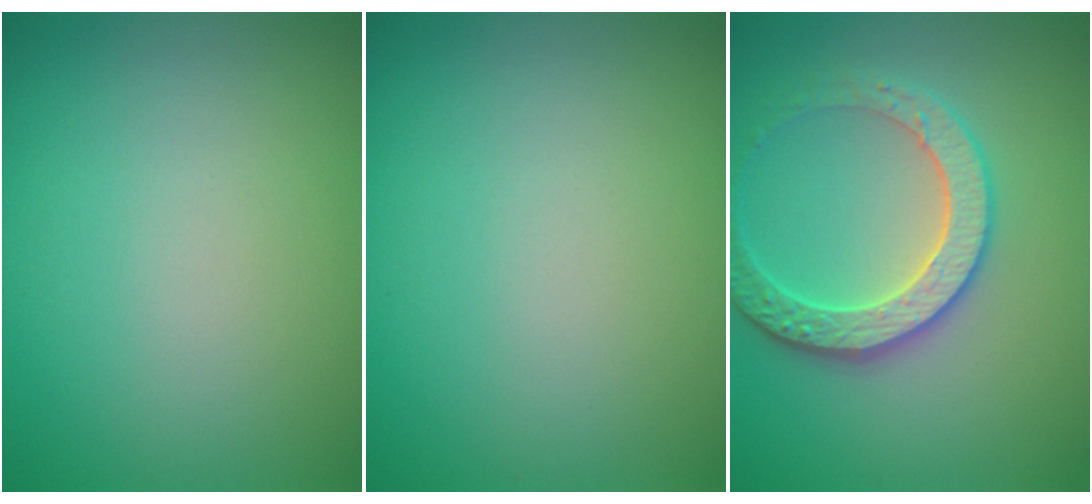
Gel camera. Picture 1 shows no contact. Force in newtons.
{"total": 0.0}
{"total": 3.8, "press": 3.8, "slide": 0.7}